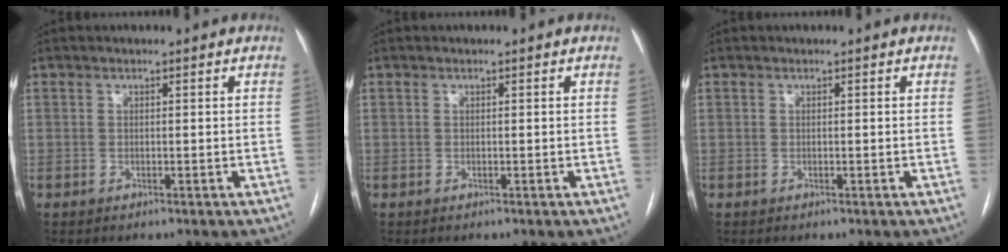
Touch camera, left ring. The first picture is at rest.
{"total": 0.0}
{"total": 0.0}